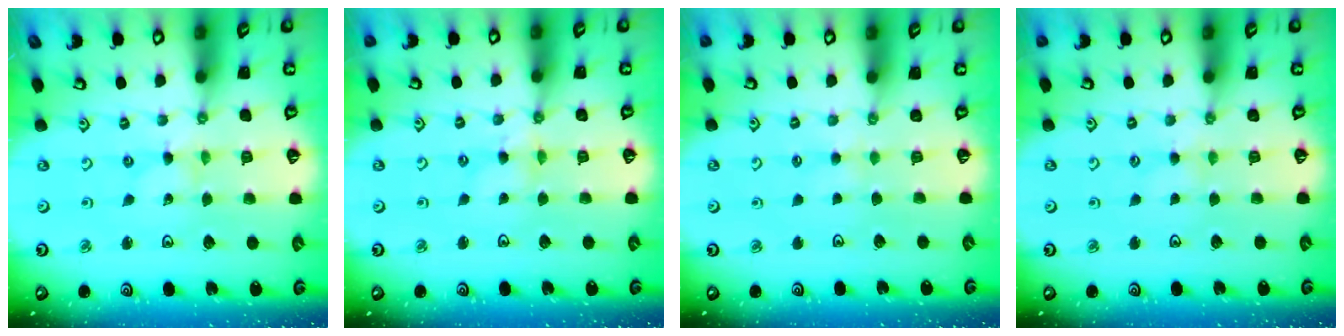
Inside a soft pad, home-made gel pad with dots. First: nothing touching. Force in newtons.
{"total": 2.6, "press": 2.6, "slide": 0.4}
{"total": 2.2, "press": 2.2, "slide": 0.5}
{"total": 1.7, "press": 1.6, "slide": 0.3}